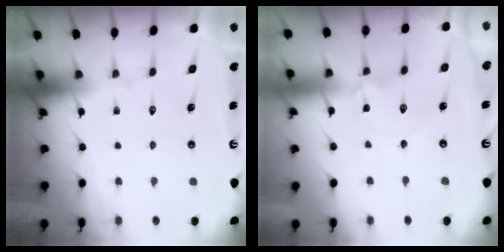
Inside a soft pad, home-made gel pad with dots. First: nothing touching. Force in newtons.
{"total": 0.0}